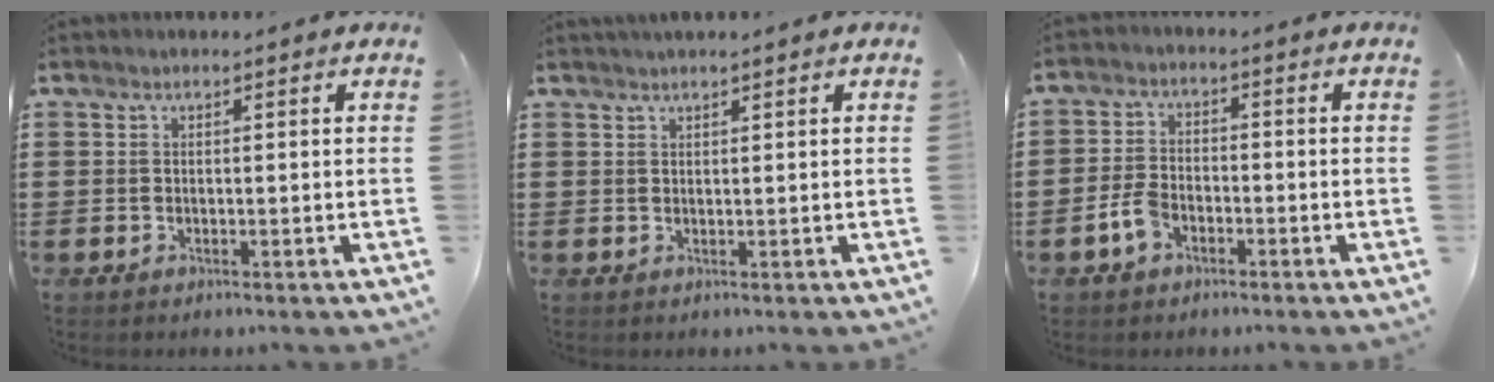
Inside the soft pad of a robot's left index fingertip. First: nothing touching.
{"total": 0.8, "force": [0.7, 0.0, 0.4], "torque": [-0.008, 0.000, 0.014]}
{"total": 4.2, "force": [-2.1, 2.4, 2.7], "torque": [-0.068, 0.002, -0.044]}